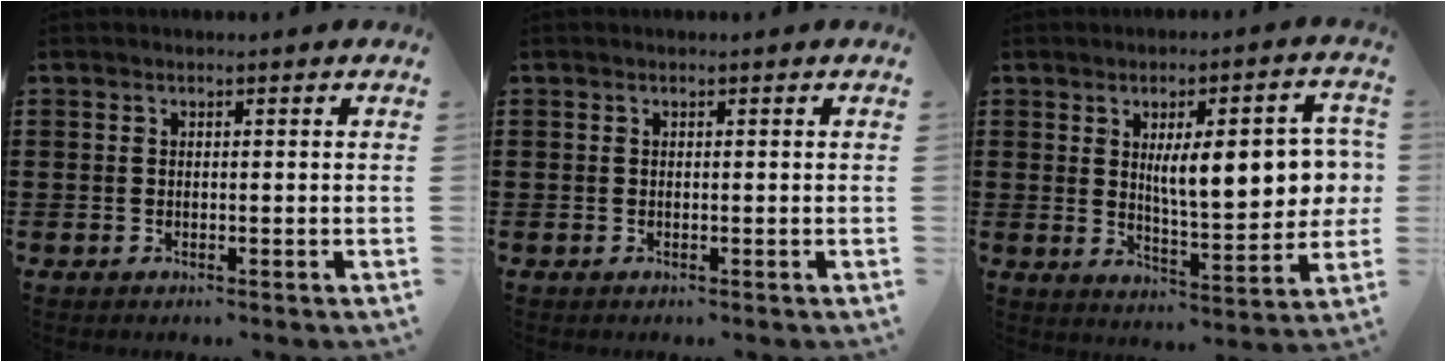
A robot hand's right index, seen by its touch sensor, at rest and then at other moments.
{"total": 0.0}
{"total": 11.1, "force": [2.1, 3.6, 10.3], "torque": [-0.151, -0.004, 0.028]}